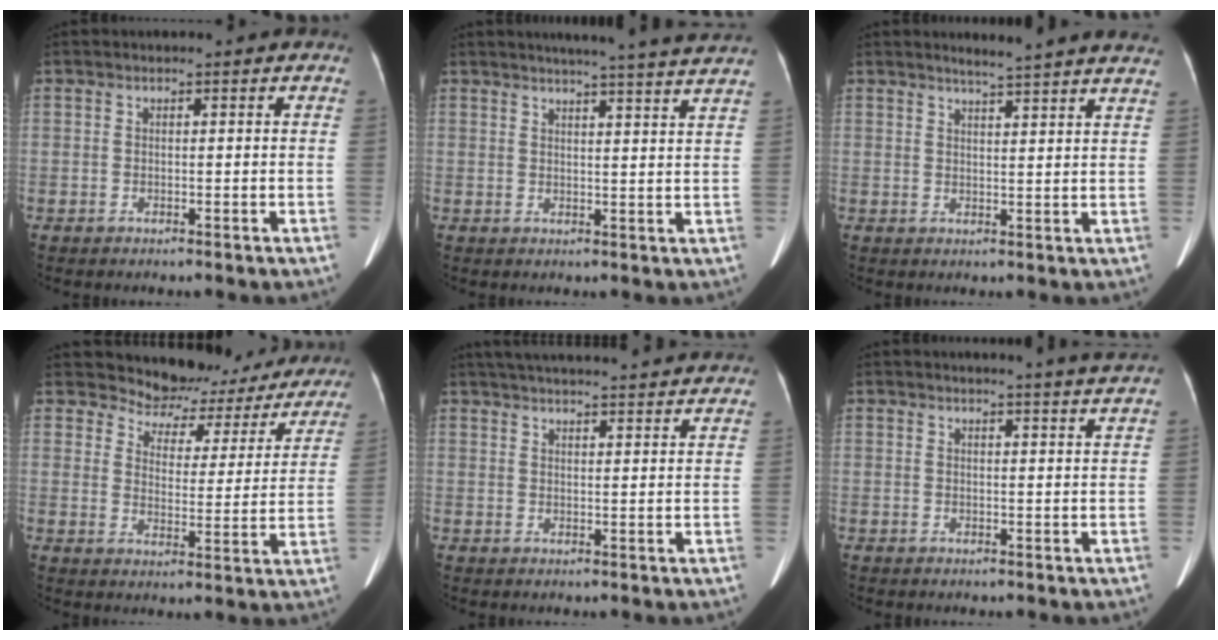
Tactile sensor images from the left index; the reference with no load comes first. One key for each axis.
{"total": 14.7, "fx": 13.4, "fy": -1.2, "fz": 6.0, "tx": -0.090, "ty": -0.024, "tz": 0.150}
{"total": 10.3, "fx": 9.6, "fy": -0.6, "fz": 3.8, "tx": -0.053, "ty": -0.013, "tz": 0.102}
{"total": 14.3, "fx": 13.2, "fy": 5.3, "fz": 1.5, "tx": -0.002, "ty": -0.016, "tz": 0.144}
{"total": 21.8, "fx": 20.3, "fy": 1.7, "fz": 7.9, "tx": -0.129, "ty": 0.022, "tz": 0.264}
{"total": 6.0, "fx": 5.5, "fy": -1.3, "fz": 1.9, "tx": -0.025, "ty": -0.010, "tz": 0.049}